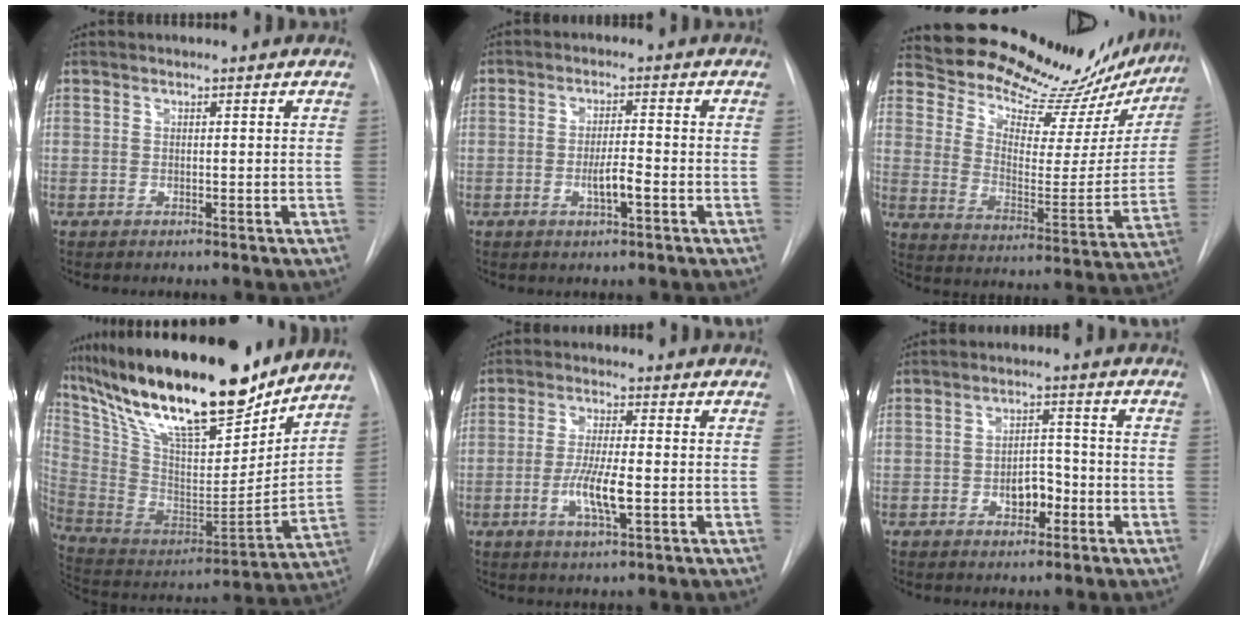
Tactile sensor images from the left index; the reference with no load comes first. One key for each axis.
{"total": 4.0, "fx": -1.7, "fy": 0.7, "fz": 3.6, "tx": -0.062, "ty": -0.004, "tz": -0.029}
{"total": 23.6, "fx": 21.8, "fy": 6.9, "fz": 5.8, "tx": -0.082, "ty": -0.065, "tz": 0.279}
{"total": 27.8, "fx": 21.5, "fy": 6.9, "fz": 16.3, "tx": -0.295, "ty": -0.016, "tz": 0.357}
{"total": 6.7, "fx": -2.0, "fy": 1.0, "fz": 6.4, "tx": -0.125, "ty": -0.012, "tz": -0.037}
{"total": 4.8, "fx": -2.1, "fy": 2.7, "fz": 3.3, "tx": -0.047, "ty": 0.008, "tz": -0.033}